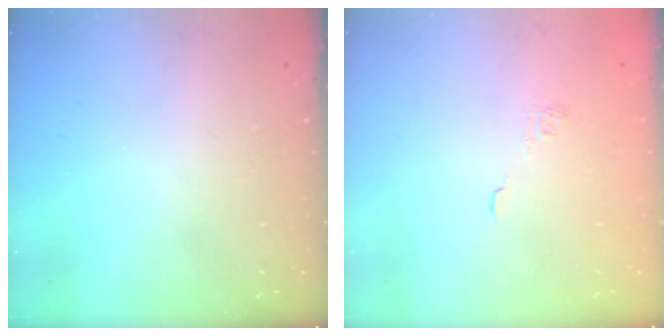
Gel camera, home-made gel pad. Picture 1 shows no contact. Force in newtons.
{"total": 2.0, "press": 1.5, "slide": 1.3}